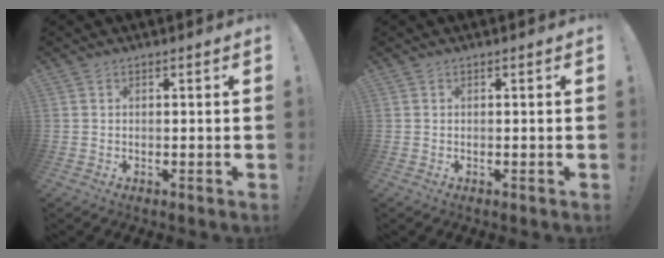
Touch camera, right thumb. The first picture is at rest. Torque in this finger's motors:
{"motor_torque": [0.00, 0.00, 0.14, -0.09, 0.01]}